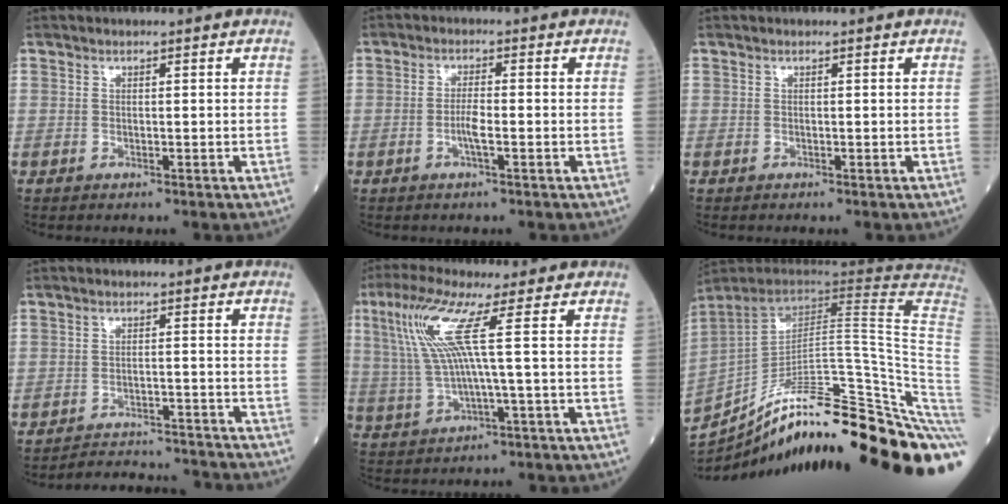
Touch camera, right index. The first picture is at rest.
{"total": 2.8, "force": [-0.9, 0.2, 2.6], "torque": [-0.053, -0.001, -0.019]}
{"total": 0.0}
{"total": 10.5, "force": [-10.4, 0.5, 1.0], "torque": [-0.010, 0.008, -0.141]}
{"total": 8.9, "force": [2.5, -0.9, 8.5], "torque": [-0.190, 0.013, 0.054]}
{"total": 36.9, "force": [-26.0, 3.6, 26.0], "torque": [-0.311, -0.031, -0.360]}